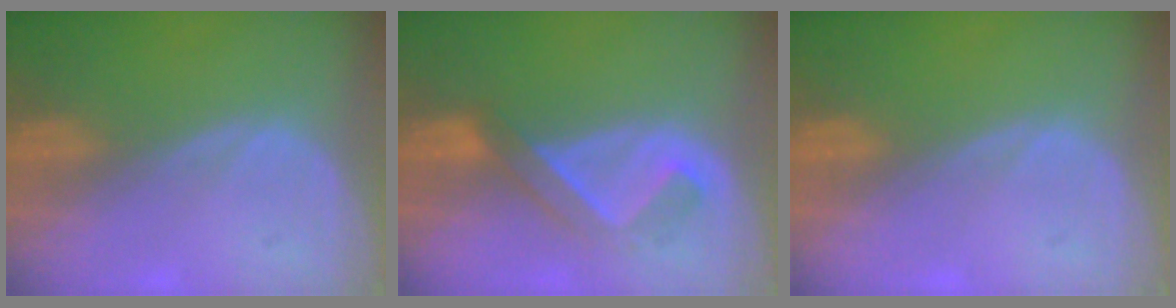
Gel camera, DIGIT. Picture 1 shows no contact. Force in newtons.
{"total": 5.1, "press": 4.7, "slide": 2.0}
{"total": 0.0}